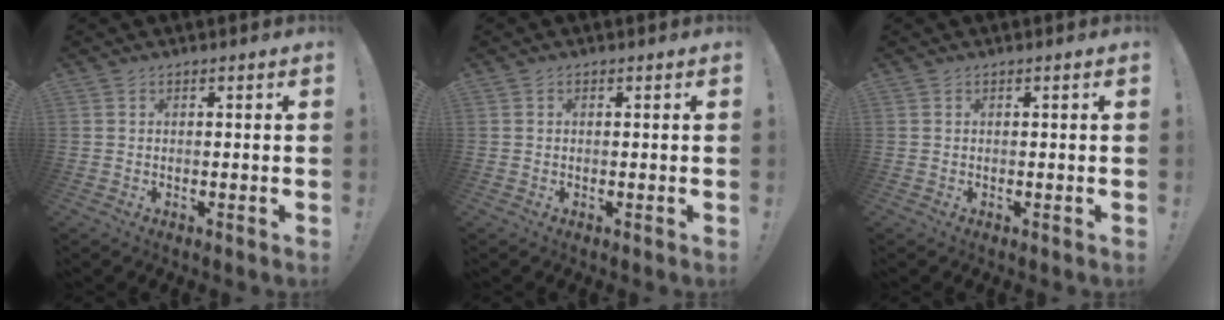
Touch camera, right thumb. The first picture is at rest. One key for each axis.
{"total": 0.0}
{"total": 0.0}